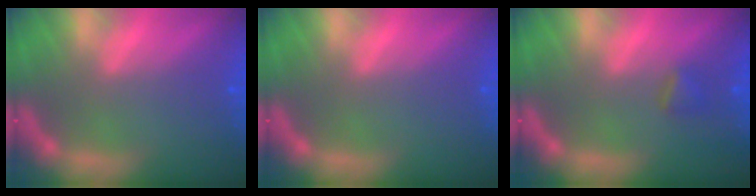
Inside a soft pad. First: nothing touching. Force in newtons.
{"total": 0.0}
{"total": 1.4}